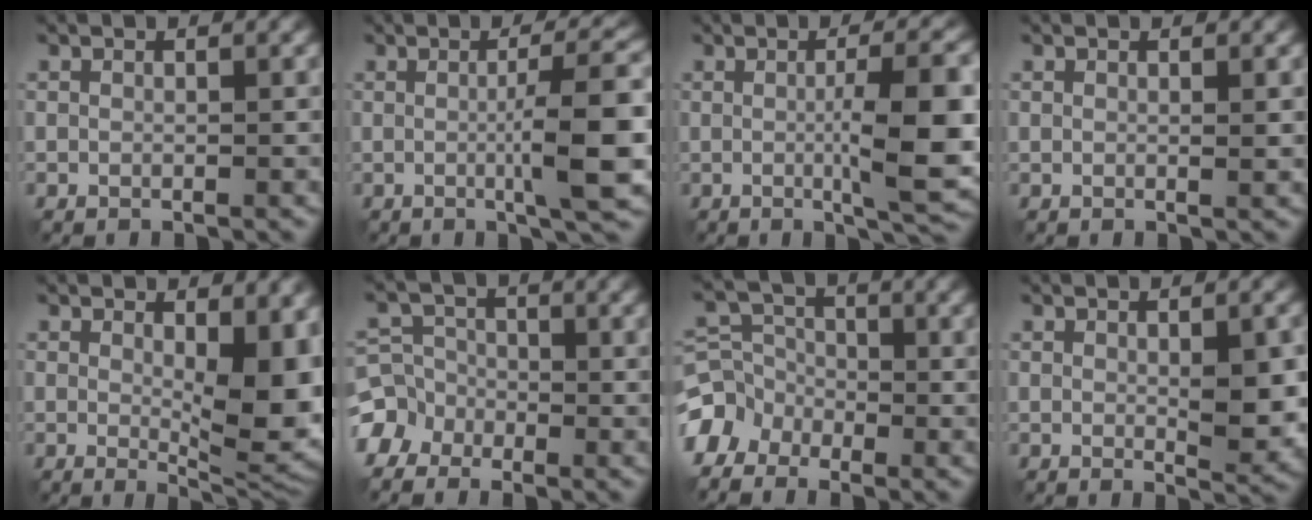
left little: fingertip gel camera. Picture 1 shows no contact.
{"total": 7.5, "force": [-0.7, 1.3, 7.3], "torque": [-0.101, 0.007, -0.013]}
{"total": 8.7, "force": [-0.6, 1.9, 8.4], "torque": [-0.115, 0.000, -0.010]}
{"total": 0.8, "force": [0.3, 0.3, 0.7], "torque": [-0.007, -0.001, 0.003]}
{"total": 9.2, "force": [0.9, 3.5, 8.4], "torque": [-0.111, -0.009, 0.015]}
{"total": 5.4, "force": [-3.0, 4.5, 0.7], "torque": [0.007, 0.004, -0.076]}
{"total": 5.7, "force": [-3.5, 4.3, 1.0], "torque": [0.003, 0.005, -0.080]}
{"total": 4.2, "force": [0.0, 1.4, 3.9], "torque": [-0.061, -0.003, 0.005]}